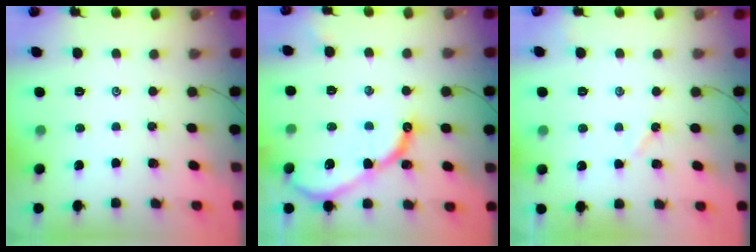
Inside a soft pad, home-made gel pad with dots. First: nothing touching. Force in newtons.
{"total": 13.0, "press": 12.9, "slide": 1.2}
{"total": 2.2, "press": 2.2, "slide": 0.4}